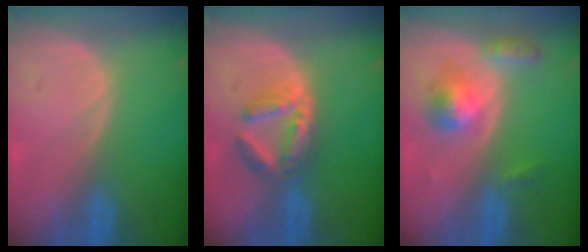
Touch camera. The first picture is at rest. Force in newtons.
{"total": 5.7, "press": 5.5, "slide": 1.4}
{"total": 5.3, "press": 4.9, "slide": 1.9}